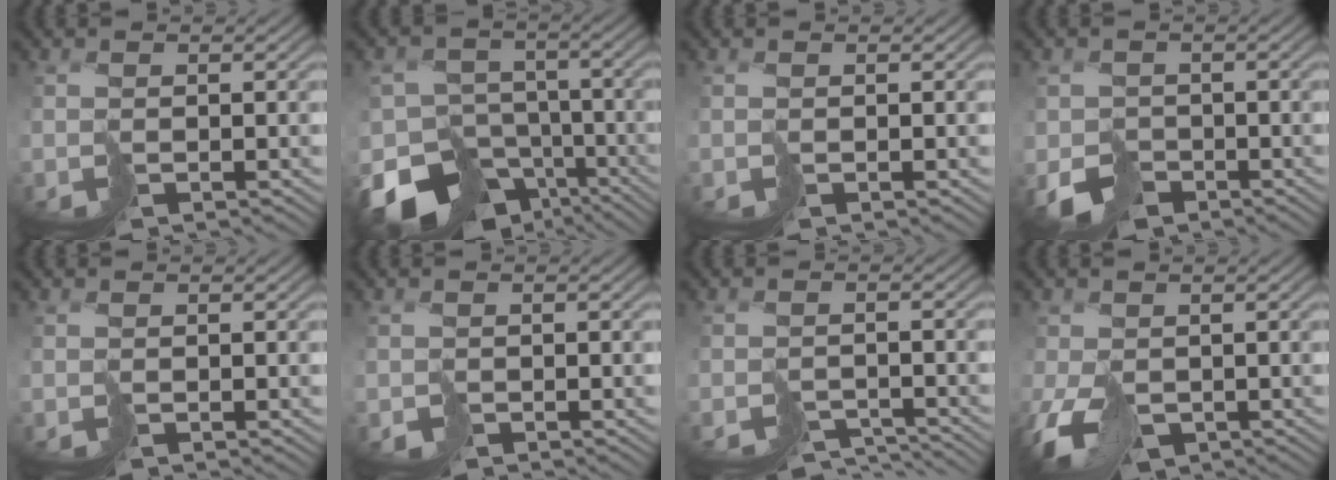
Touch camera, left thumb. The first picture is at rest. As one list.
[{"total": 13.4, "force": [-9.4, 7.7, 5.7], "torque": [-0.119, -0.025, -0.142]}, {"total": 0.0}, {"total": 3.3, "force": [-2.0, 2.4, 0.8], "torque": [-0.008, -0.003, -0.041]}, {"total": 0.0}, {"total": 0.6, "force": [-0.3, 0.4, -0.1], "torque": [0.007, 0.001, -0.008]}, {"total": 4.1, "force": [-3.8, 1.2, 0.8], "torque": [-0.004, -0.008, -0.052]}, {"total": 5.5, "force": [-2.3, 3.2, 3.8], "torque": [-0.077, -0.009, -0.040]}]